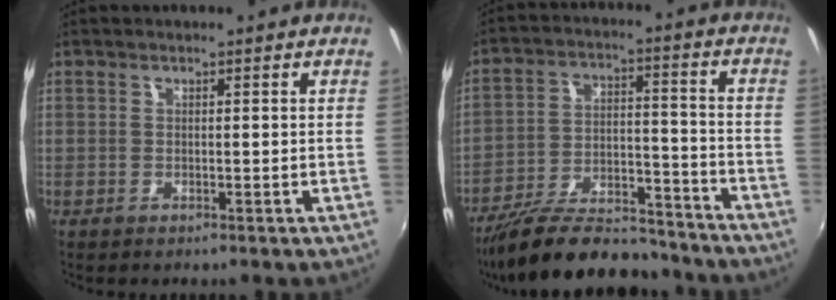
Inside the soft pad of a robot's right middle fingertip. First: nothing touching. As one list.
[{"total": 20.2, "force": [-17.1, 5.7, 9.1], "torque": [-0.170, -0.007, -0.255]}]